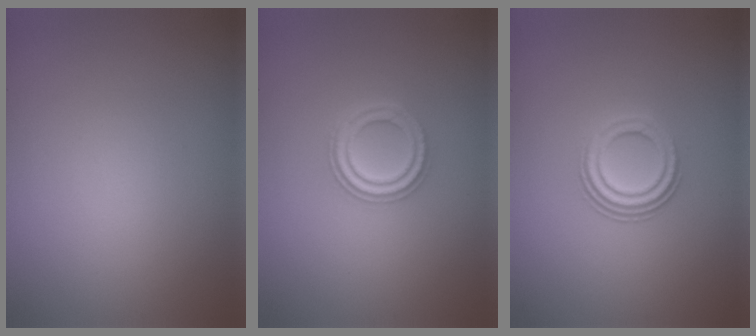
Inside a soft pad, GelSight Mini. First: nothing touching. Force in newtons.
{"total": 3.2, "press": 3.1, "slide": 0.7}
{"total": 3.1, "press": 2.2, "slide": 2.2}